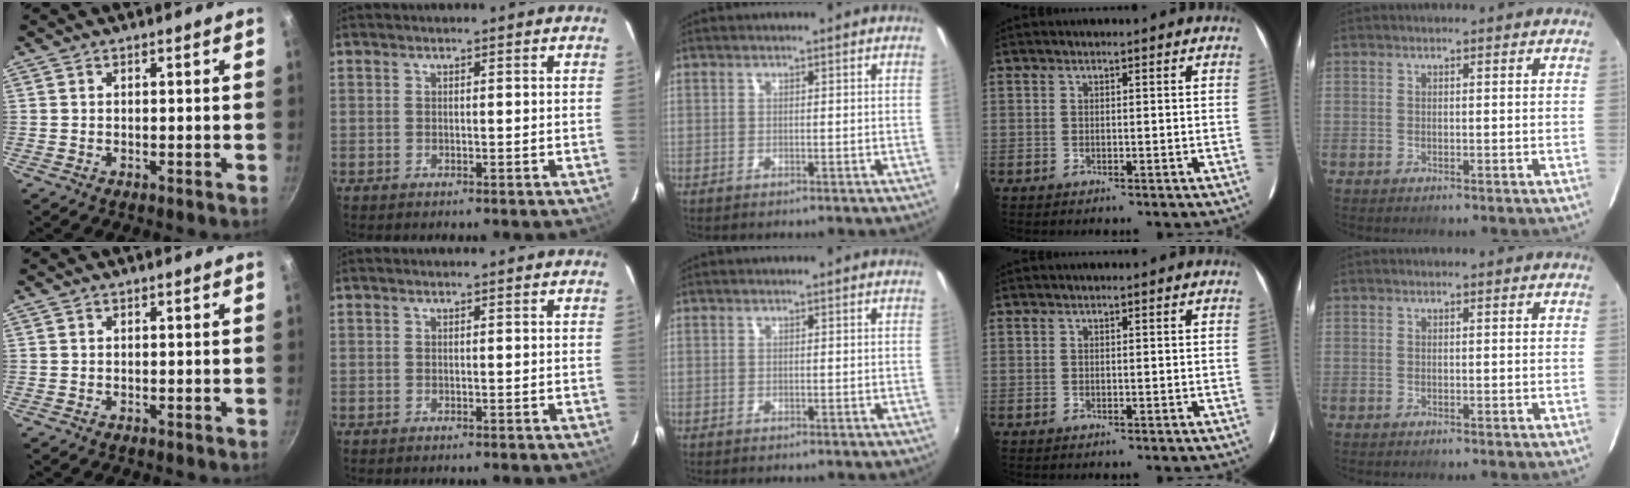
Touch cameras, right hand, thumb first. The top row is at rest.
{}